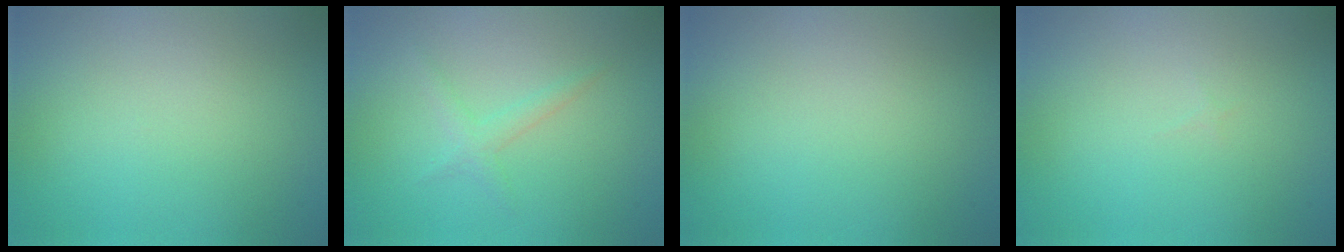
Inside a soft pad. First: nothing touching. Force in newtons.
{"total": 1.3, "press": 1.3, "slide": 0.1}
{"total": 0.0}
{"total": 0.0}